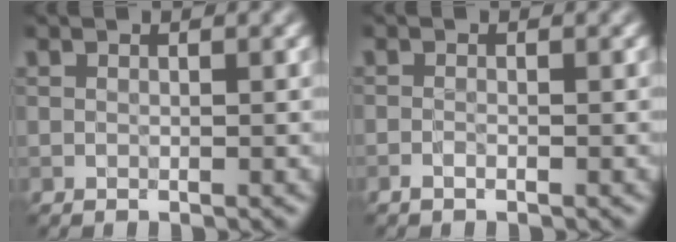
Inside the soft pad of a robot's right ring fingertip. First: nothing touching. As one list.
[{"total": 0.7, "force": [-0.5, 0.2, 0.5], "torque": [-0.010, -0.001, -0.009]}]